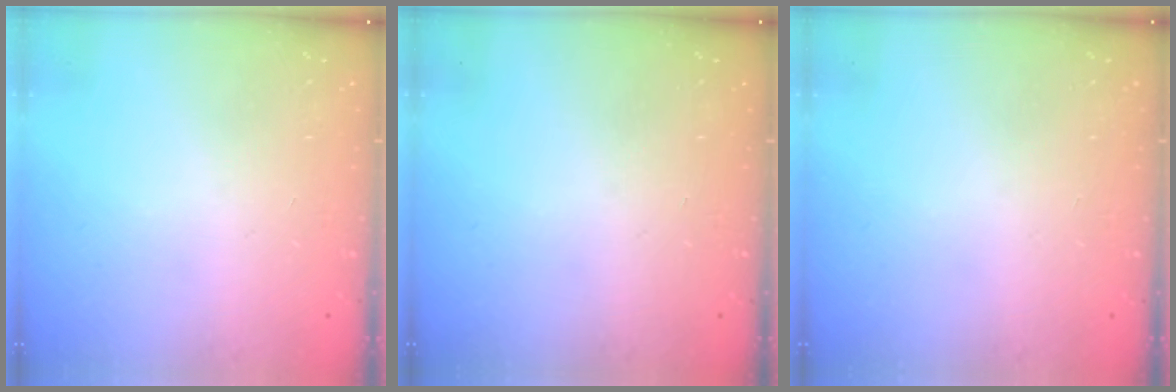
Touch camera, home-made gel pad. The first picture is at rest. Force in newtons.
{"total": 0.0}
{"total": 0.0}